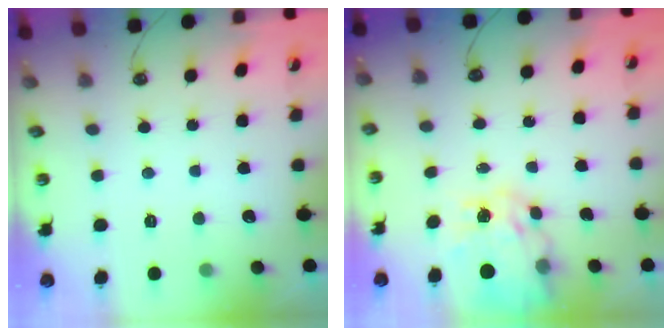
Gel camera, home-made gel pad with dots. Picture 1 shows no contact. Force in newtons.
{"total": 11.1, "press": 11.0, "slide": 1.0}